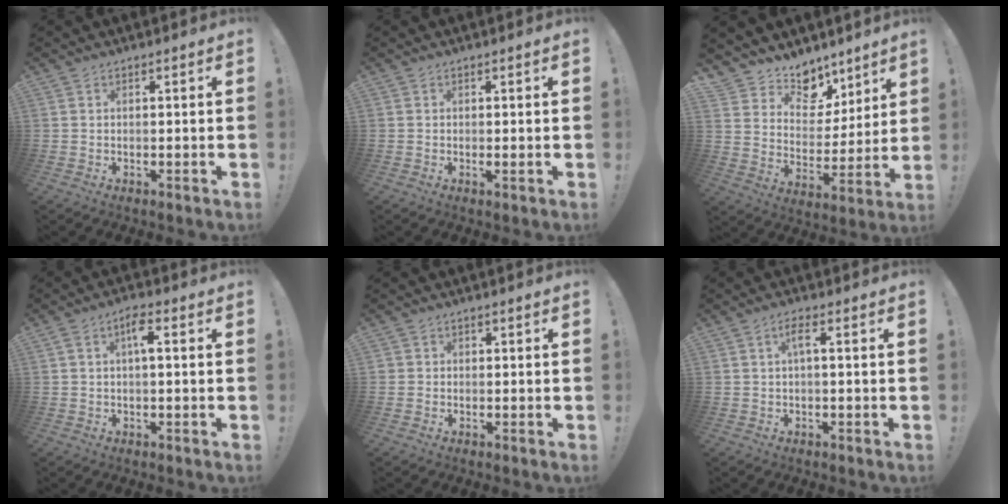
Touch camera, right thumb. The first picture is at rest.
{"total": 0.8, "force": [0.4, 0.1, 0.7], "torque": [-0.011, -0.002, 0.006]}
{"total": 10.1, "force": [7.8, 6.2, 1.6], "torque": [-0.023, -0.072, 0.146]}
{"total": 4.5, "force": [1.1, 1.5, 4.1], "torque": [-0.073, 0.007, 0.014]}
{"total": 1.0, "force": [0.2, 1.0, 0.2], "torque": [-0.006, 0.003, 0.004]}
{"total": 3.0, "force": [0.5, 0.5, 2.9], "torque": [-0.057, 0.006, 0.004]}